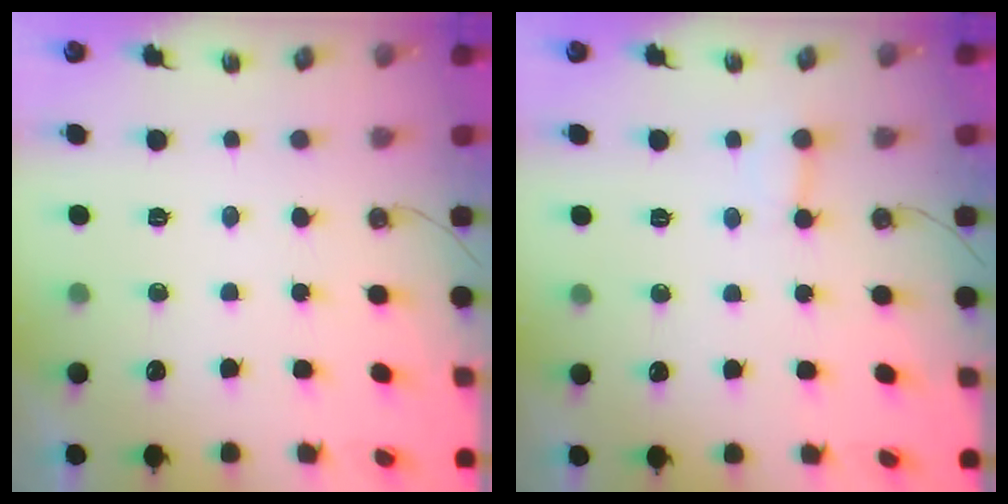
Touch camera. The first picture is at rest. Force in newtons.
{"total": 3.0, "press": 3.0, "slide": 0.2}